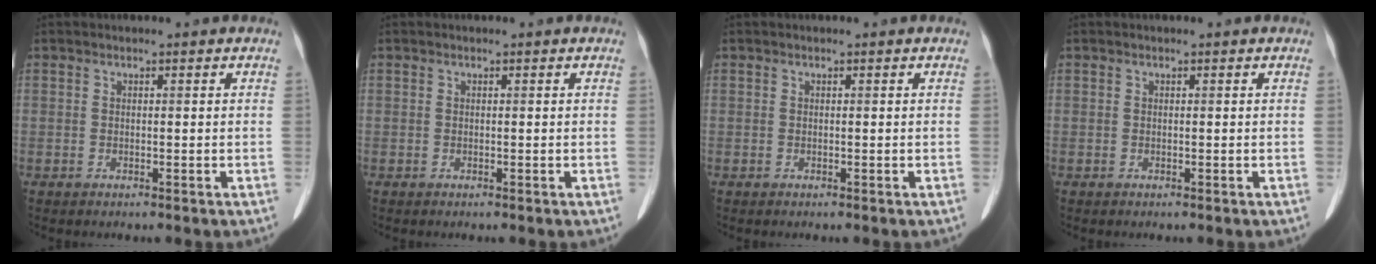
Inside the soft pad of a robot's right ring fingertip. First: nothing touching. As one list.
[{"total": 0.0}, {"total": 0.0}, {"total": 0.0}]